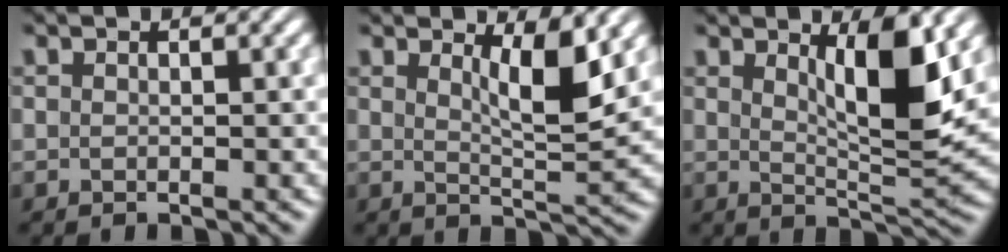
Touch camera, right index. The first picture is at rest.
{"total": 4.0, "force": [1.9, 0.5, 3.5], "torque": [-0.054, -0.019, 0.034]}
{"total": 5.9, "force": [2.3, 0.9, 5.4], "torque": [-0.090, -0.020, 0.043]}